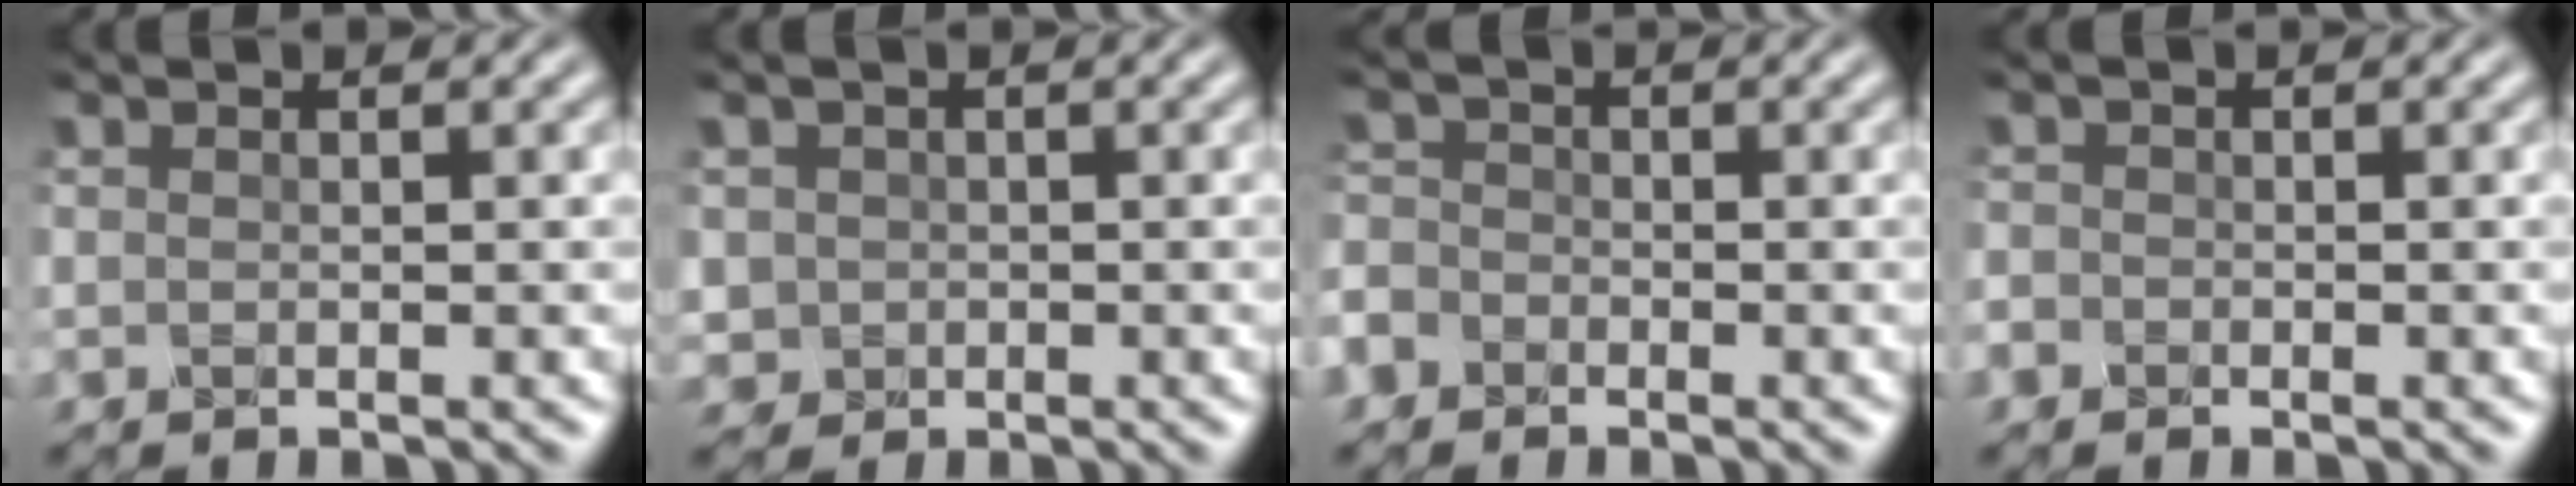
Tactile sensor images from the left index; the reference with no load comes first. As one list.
[{"total": 1.5, "force": [-0.1, 1.5, 0.1], "torque": [0.010, -0.003, 0.001]}, {"total": 2.6, "force": [-1.7, 1.9, 0.6], "torque": [-0.010, -0.003, -0.042]}, {"total": 1.0, "force": [-0.6, 0.8, 0.1], "torque": [0.003, -0.002, -0.014]}]